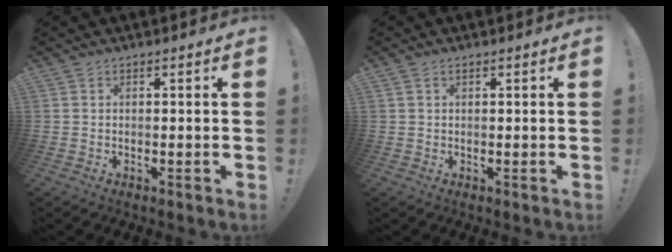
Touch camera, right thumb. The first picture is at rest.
{"total": 0.9, "force": [0.4, 0.5, 0.6], "torque": [-0.010, 0.002, 0.007]}